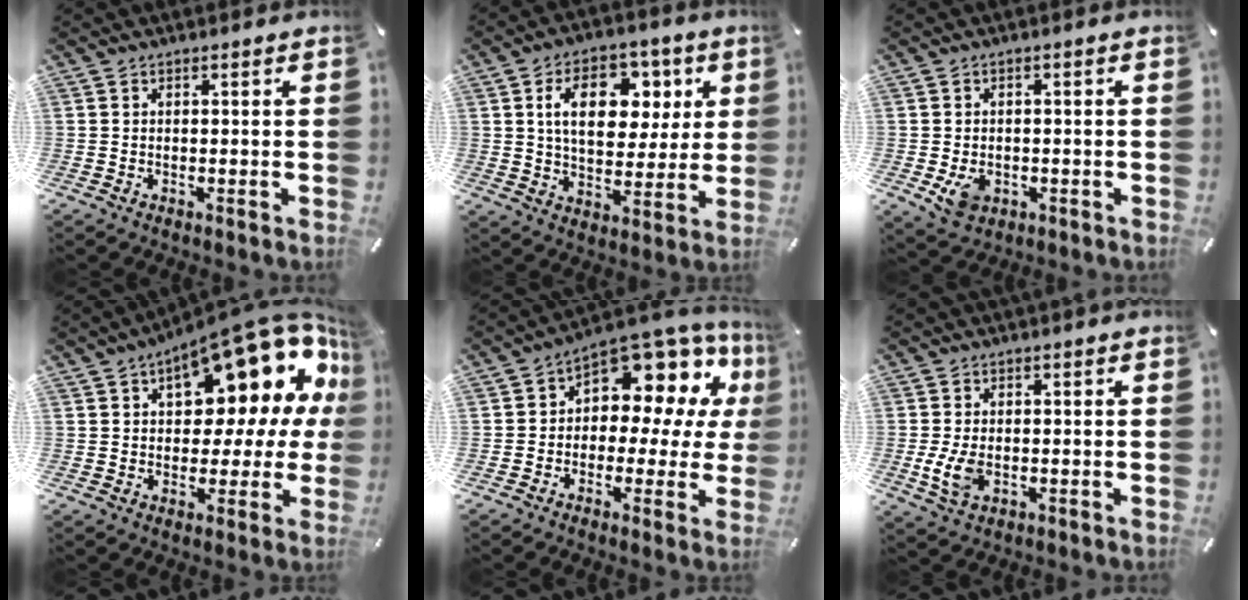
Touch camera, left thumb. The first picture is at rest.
{"total": 15.2, "force": [4.7, 10.2, 10.2], "torque": [-0.156, 0.003, 0.082]}
{"total": 4.9, "force": [-1.2, 3.8, 2.8], "torque": [-0.049, -0.005, -0.024]}
{"total": 20.4, "force": [10.3, 9.5, 14.8], "torque": [-0.190, -0.080, 0.166]}
{"total": 10.6, "force": [5.1, 6.8, 6.3], "torque": [-0.096, -0.057, 0.090]}
{"total": 5.8, "force": [-0.9, 3.8, 4.3], "torque": [-0.098, -0.009, -0.020]}